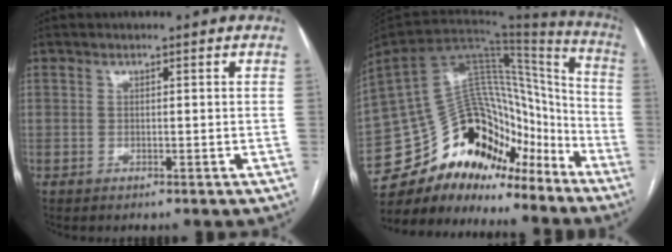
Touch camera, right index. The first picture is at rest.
{"total": 22.5, "force": [-16.3, 11.3, 10.7], "torque": [-0.207, 0.057, -0.265]}